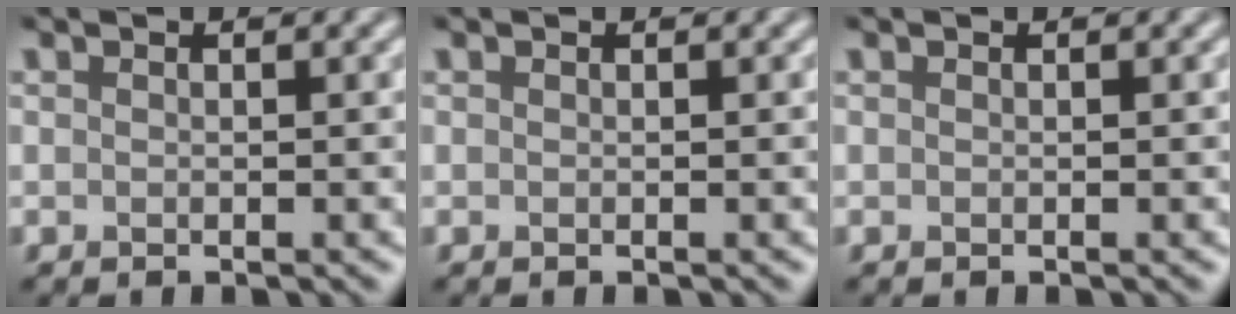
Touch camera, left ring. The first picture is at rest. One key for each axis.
{"total": 0.0}
{"total": 0.0}